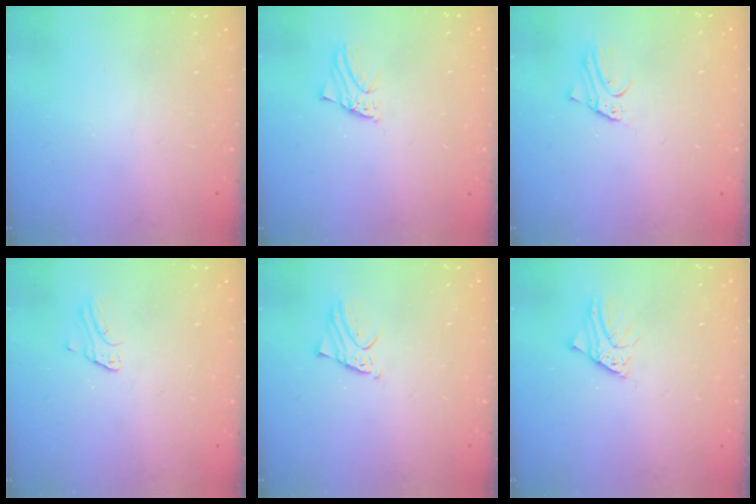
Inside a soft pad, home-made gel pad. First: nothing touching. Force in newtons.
{"total": 0.9, "press": 0.9, "slide": 0.1}
{"total": 2.7, "press": 2.7, "slide": 0.3}
{"total": 1.0, "press": 1.0, "slide": 0.1}
{"total": 2.0, "press": 2.0, "slide": 0.2}
{"total": 2.6, "press": 2.6, "slide": 0.3}